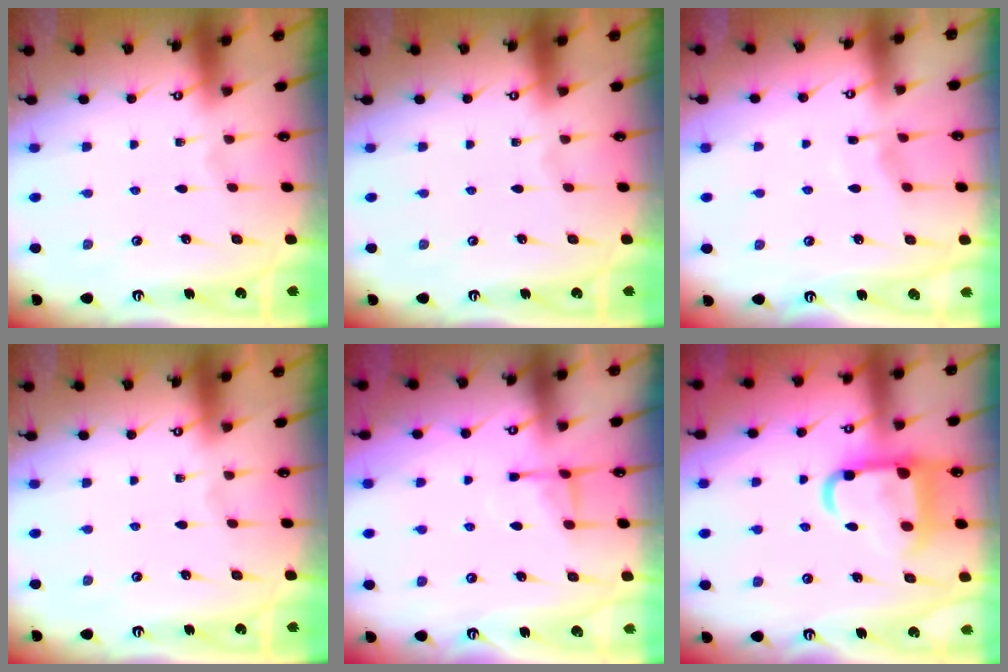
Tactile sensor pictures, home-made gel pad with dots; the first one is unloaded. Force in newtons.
{"total": 0.0}
{"total": 3.8, "press": 3.8, "slide": 0.5}
{"total": 0.0}
{"total": 5.9, "press": 5.8, "slide": 0.8}
{"total": 13.0, "press": 12.9, "slide": 1.6}